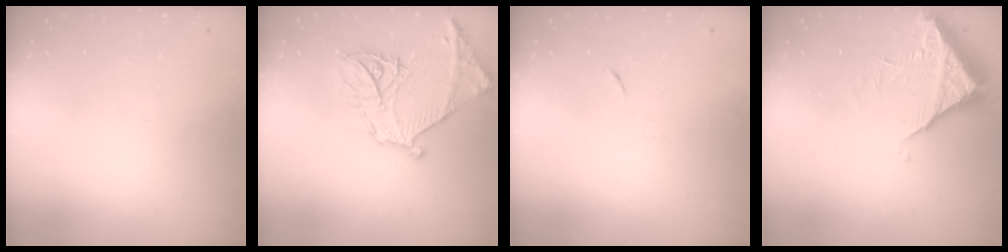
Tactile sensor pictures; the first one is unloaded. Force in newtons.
{"total": 19.4, "press": 19.3, "slide": 2.0}
{"total": 5.2, "press": 5.1, "slide": 0.7}
{"total": 6.0, "press": 6.0, "slide": 0.2}